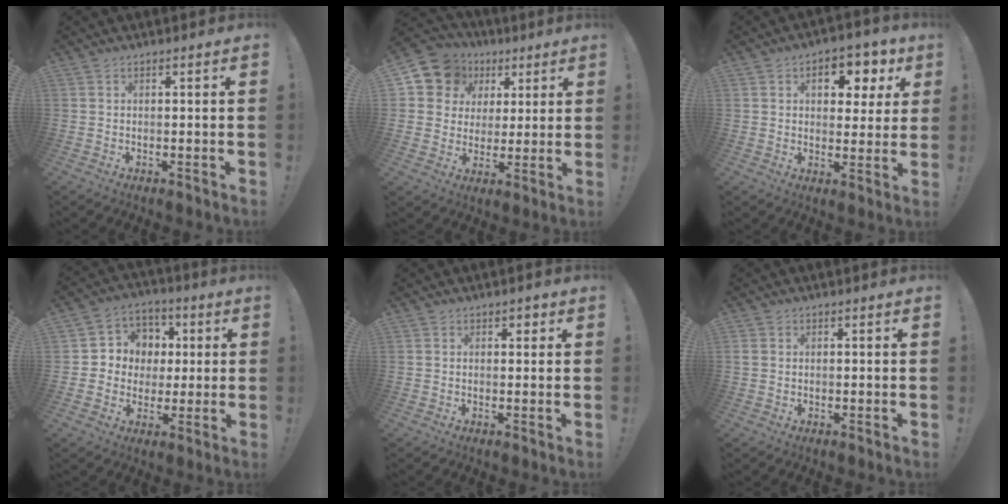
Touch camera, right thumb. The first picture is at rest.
{"total": 11.3, "force": [4.8, 9.8, 3.2], "torque": [-0.051, -0.027, 0.098]}
{"total": 8.8, "force": [3.7, 5.5, 5.8], "torque": [-0.070, -0.016, 0.062]}
{"total": 8.9, "force": [-0.2, 8.7, 2.0], "torque": [-0.027, 0.006, 0.007]}
{"total": 1.4, "force": [0.5, 1.1, 0.7], "torque": [-0.006, 0.001, 0.006]}
{"total": 1.4, "force": [0.1, 1.3, 0.6], "torque": [-0.011, 0.005, 0.003]}